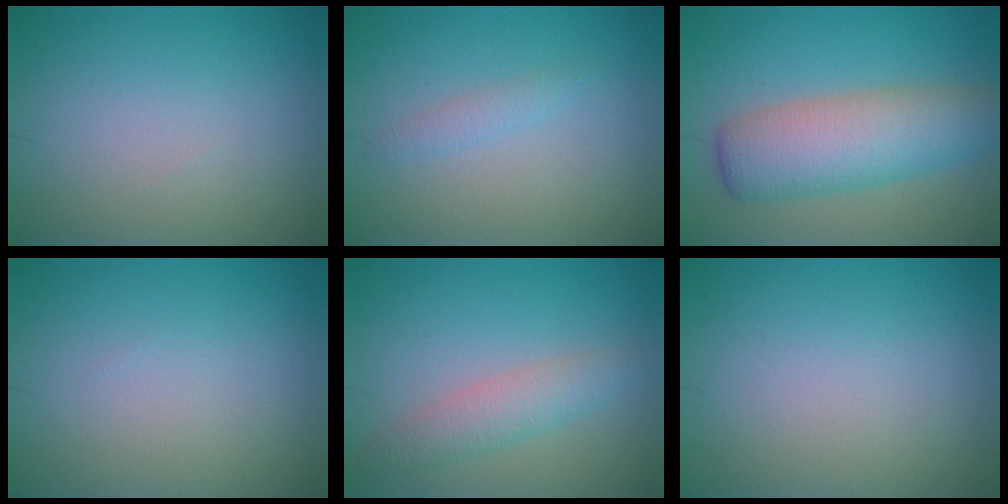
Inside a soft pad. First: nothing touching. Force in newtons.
{"total": 1.1, "press": 1.1, "slide": 0.1}
{"total": 7.1, "press": 7.1, "slide": 0.3}
{"total": 0.0}
{"total": 2.8, "press": 2.8, "slide": 0.1}
{"total": 0.0}